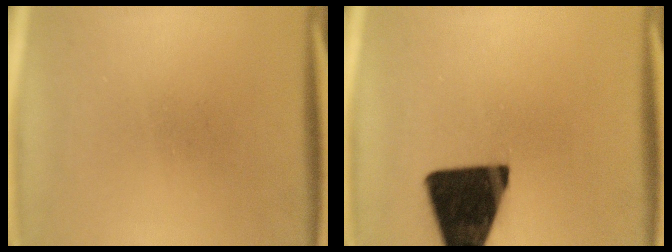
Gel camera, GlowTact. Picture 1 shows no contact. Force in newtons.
{"total": 19.2}